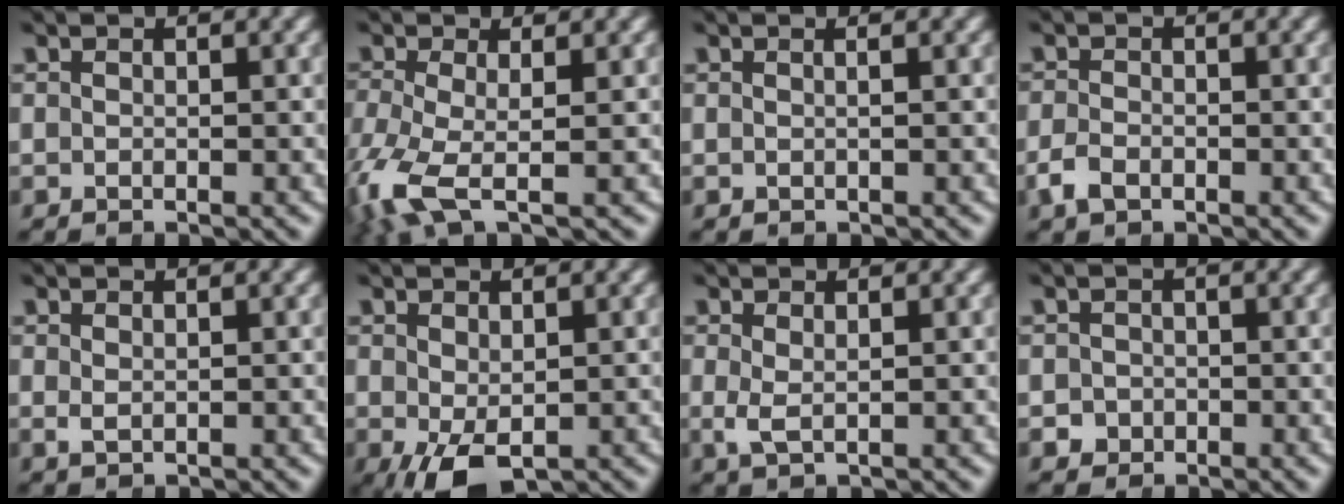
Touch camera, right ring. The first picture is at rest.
{"total": 5.1, "force": [-1.6, 2.6, 4.1], "torque": [-0.120, -0.039, -0.011]}
{"total": 0.6, "force": [0.1, -0.3, 0.5], "torque": [-0.008, 0.002, 0.001]}
{"total": 2.0, "force": [-1.3, 1.1, 0.9], "torque": [-0.024, -0.010, -0.021]}
{"total": 0.5, "force": [0.3, -0.3, 0.4], "torque": [-0.005, -0.006, 0.013]}
{"total": 3.3, "force": [-1.5, 1.5, 2.6], "torque": [-0.052, -0.029, -0.004]}
{"total": 1.4, "force": [0.0, 0.3, 1.3], "torque": [-0.034, -0.016, 0.012]}
{"total": 2.4, "force": [-1.1, 2.1, 0.3], "torque": [-0.012, -0.016, -0.012]}